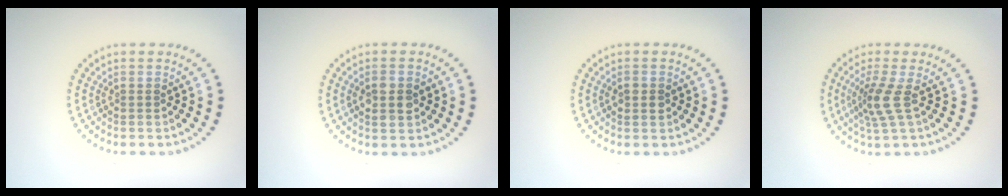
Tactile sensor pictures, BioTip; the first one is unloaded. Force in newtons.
{"total": 2.4, "press": 2.4, "slide": 0.2}
{"total": 1.7, "press": 1.7, "slide": 0.1}
{"total": 2.8, "press": 2.0, "slide": 2.0}